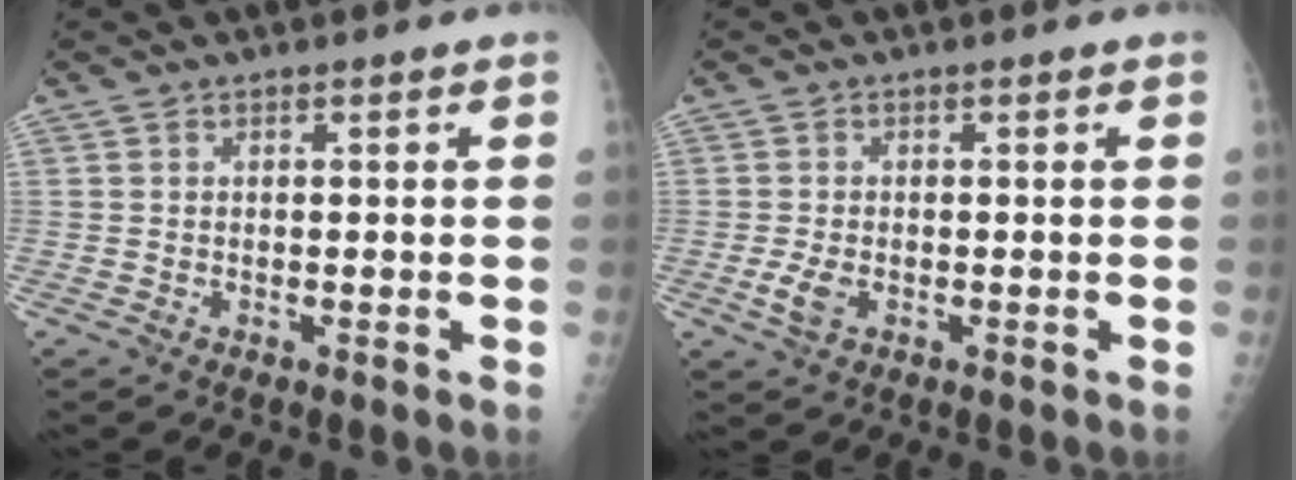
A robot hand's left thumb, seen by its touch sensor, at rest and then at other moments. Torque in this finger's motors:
{"motor_torque": [-0.25, 0.24, 0.27, -0.03, 0.00]}